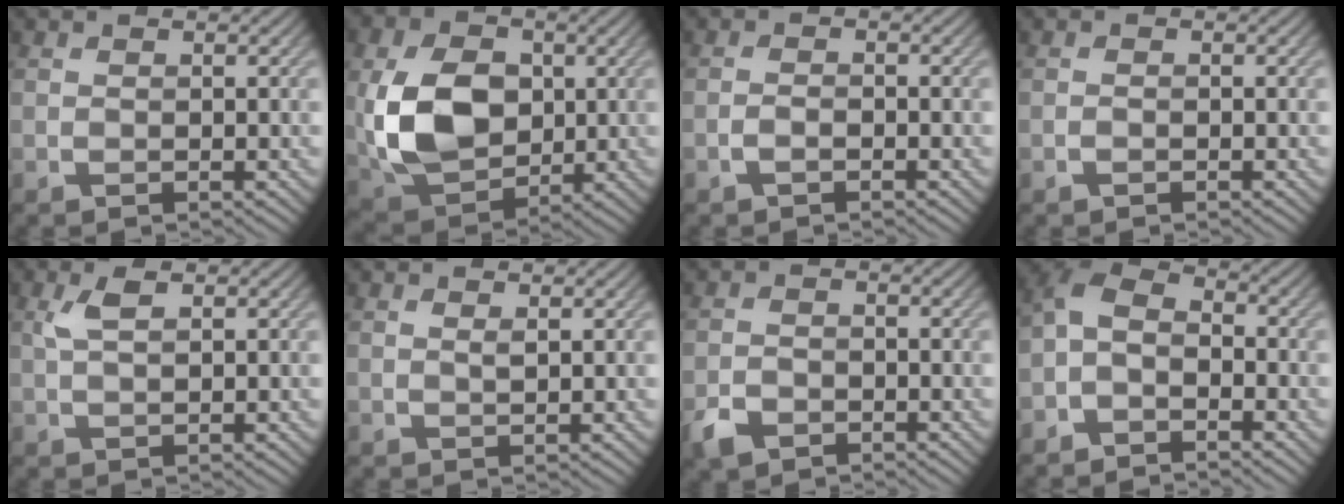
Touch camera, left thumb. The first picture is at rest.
{"total": 11.0, "force": [0.4, 7.9, 7.7], "torque": [-0.190, -0.003, 0.008]}
{"total": 1.4, "force": [-1.0, 0.6, 0.8], "torque": [-0.018, 0.002, -0.021]}
{"total": 0.7, "force": [-0.5, 0.3, 0.3], "torque": [-0.007, 0.001, -0.009]}
{"total": 2.8, "force": [1.1, 1.0, 2.4], "torque": [-0.057, 0.007, 0.022]}
{"total": 0.9, "force": [0.5, 0.3, 0.7], "torque": [-0.018, -0.001, 0.010]}
{"total": 3.1, "force": [-2.2, 1.8, 1.4], "torque": [-0.032, -0.005, -0.050]}
{"total": 4.9, "force": [-2.5, 3.0, 3.0], "torque": [-0.062, 0.008, -0.063]}